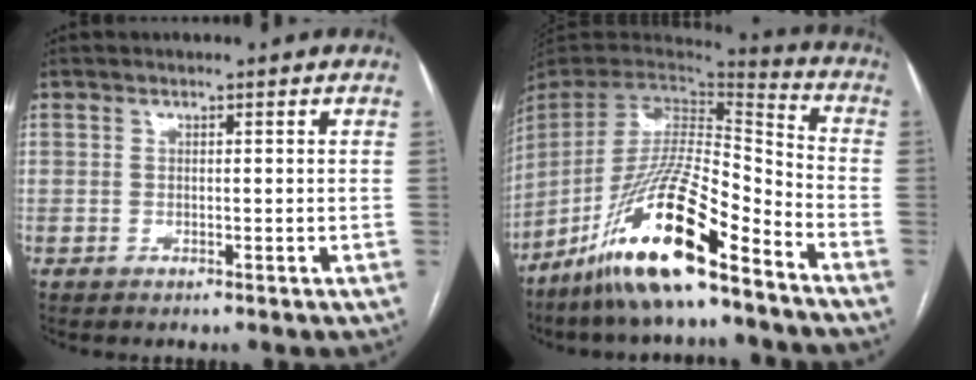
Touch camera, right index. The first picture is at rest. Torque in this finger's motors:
{"motor_torque": [0.45, -0.44, 0.08, -0.08]}